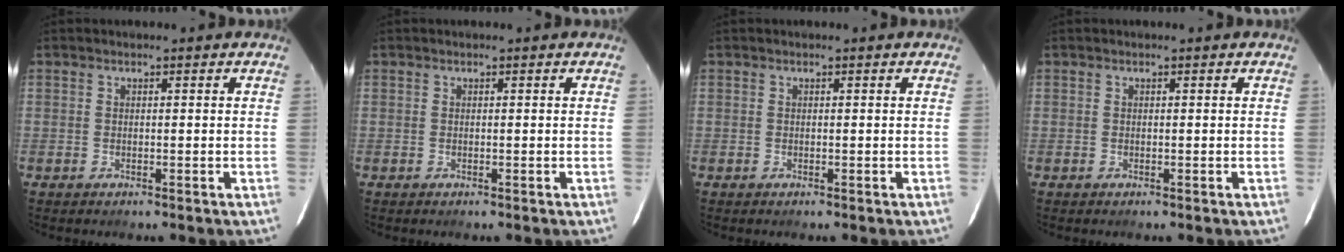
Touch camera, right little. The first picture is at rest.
{"total": 0.0}
{"total": 0.0}
{"total": 0.0}